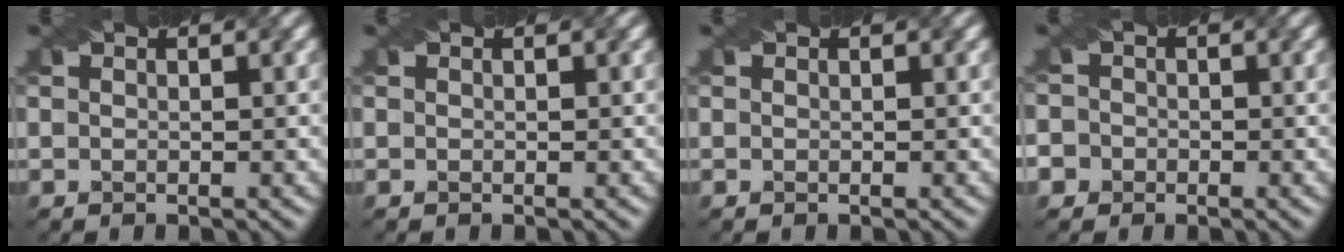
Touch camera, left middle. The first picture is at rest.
{"total": 0.0}
{"total": 0.0}
{"total": 4.2, "force": [-1.4, 3.8, 1.0], "torque": [-0.019, 0.023, -0.049]}